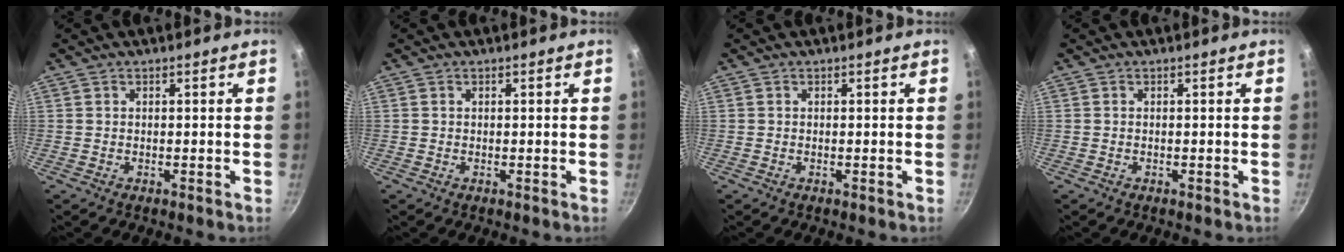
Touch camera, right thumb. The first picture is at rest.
{"total": 0.0}
{"total": 0.0}
{"total": 0.0}